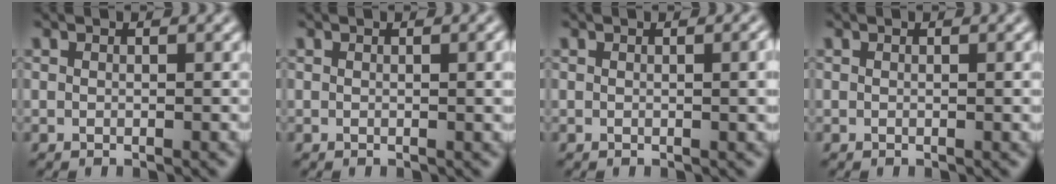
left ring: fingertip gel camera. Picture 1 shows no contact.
{"total": 1.5, "force": [0.2, 0.4, 1.4], "torque": [-0.017, 0.002, 0.000]}
{"total": 2.1, "force": [0.2, 0.6, 2.0], "torque": [-0.020, 0.003, -0.001]}
{"total": 0.6, "force": [0.0, 0.1, 0.6], "torque": [-0.006, 0.000, 0.000]}